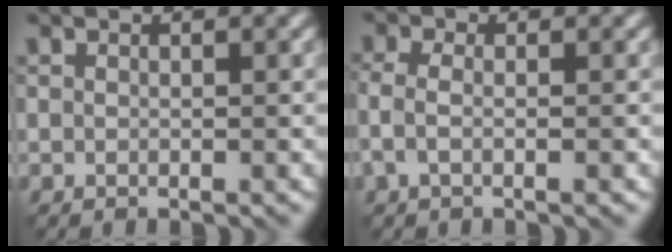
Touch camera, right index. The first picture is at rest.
{"total": 2.0, "force": [-0.6, 0.8, 1.8], "torque": [-0.044, 0.005, -0.019]}